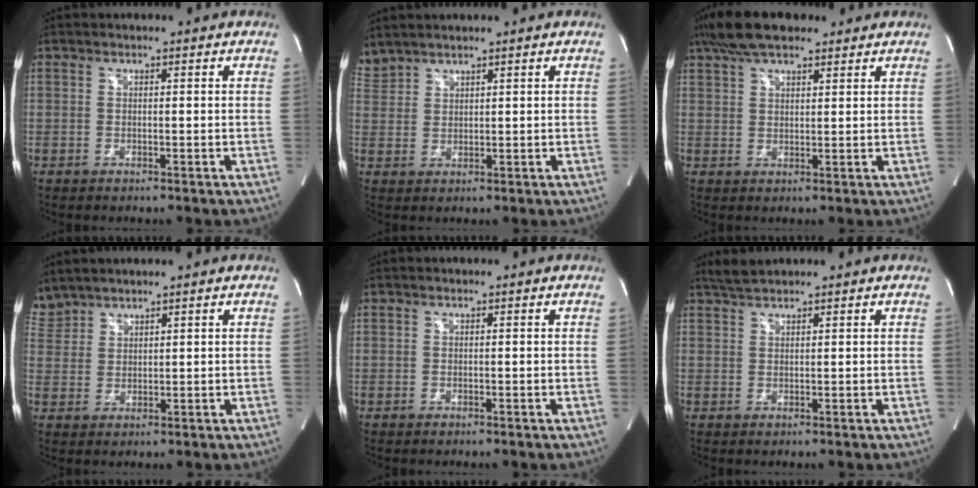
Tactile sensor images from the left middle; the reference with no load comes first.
{"total": 3.4, "force": [3.3, 0.5, 0.2], "torque": [-0.020, 0.019, 0.080]}
{"total": 9.1, "force": [6.9, 3.0, 5.2], "torque": [-0.101, 0.030, 0.121]}
{"total": 4.1, "force": [4.0, 0.8, 0.1], "torque": [-0.018, 0.018, 0.092]}
{"total": 0.0}
{"total": 2.4, "force": [2.3, 0.0, 0.7], "torque": [-0.021, 0.012, 0.048]}